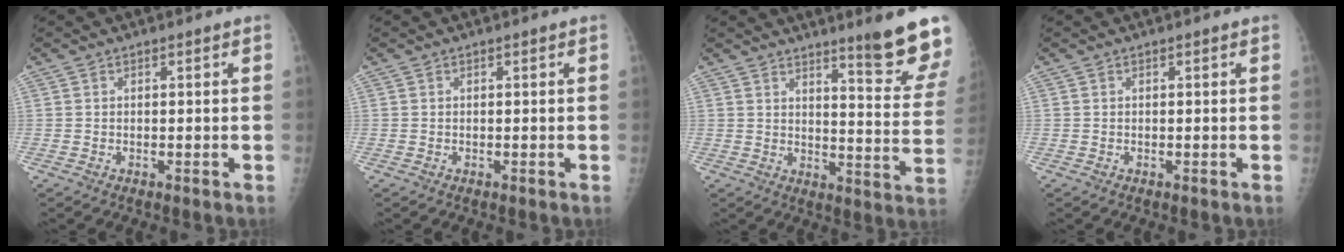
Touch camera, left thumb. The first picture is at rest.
{"total": 0.0}
{"total": 13.5, "force": [10.4, 0.7, 8.7], "torque": [-0.089, -0.084, 0.135]}
{"total": 0.0}